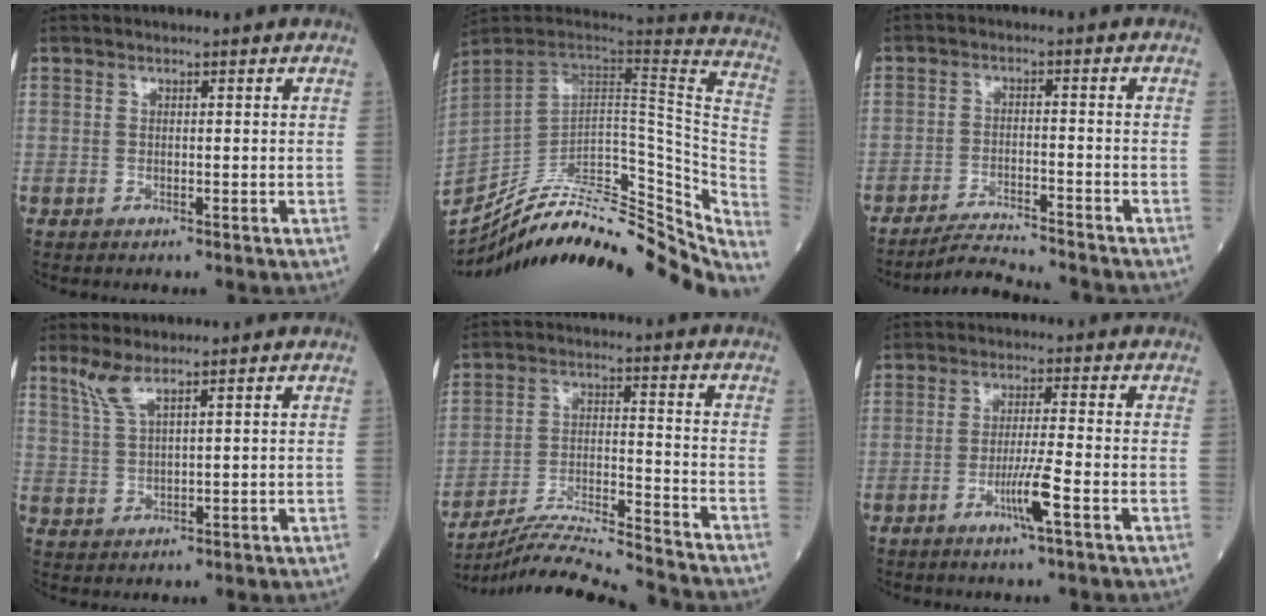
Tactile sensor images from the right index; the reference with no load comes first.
{"total": 32.5, "force": [-28.2, 8.2, 13.8], "torque": [-0.152, -0.012, -0.384]}
{"total": 7.1, "force": [-6.9, -0.7, 1.4], "torque": [-0.021, -0.012, -0.121]}
{"total": 3.8, "force": [2.8, 0.3, 2.5], "torque": [-0.063, 0.004, 0.064]}
{"total": 16.4, "force": [-15.8, -1.2, 4.6], "torque": [-0.080, -0.006, -0.254]}
{"total": 5.0, "force": [-2.2, -0.6, 4.5], "torque": [-0.086, -0.010, -0.043]}